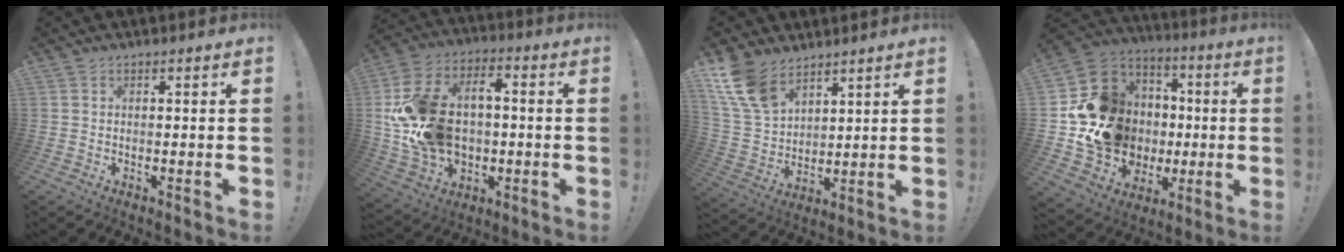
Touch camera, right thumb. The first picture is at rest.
{"total": 20.7, "force": [-0.1, 15.5, 13.7], "torque": [-0.259, 0.014, 0.012]}
{"total": 14.0, "force": [9.2, 8.1, 6.8], "torque": [-0.143, -0.048, 0.181]}
{"total": 19.6, "force": [0.0, 17.9, 8.0], "torque": [-0.115, 0.007, 0.053]}